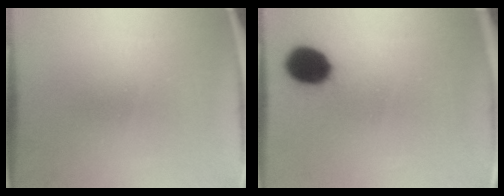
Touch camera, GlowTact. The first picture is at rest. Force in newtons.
{"total": 10.7}